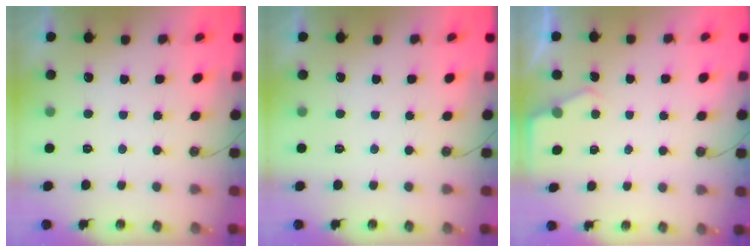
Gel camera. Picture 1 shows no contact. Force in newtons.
{"total": 0.0}
{"total": 2.6, "press": 2.6, "slide": 0.4}